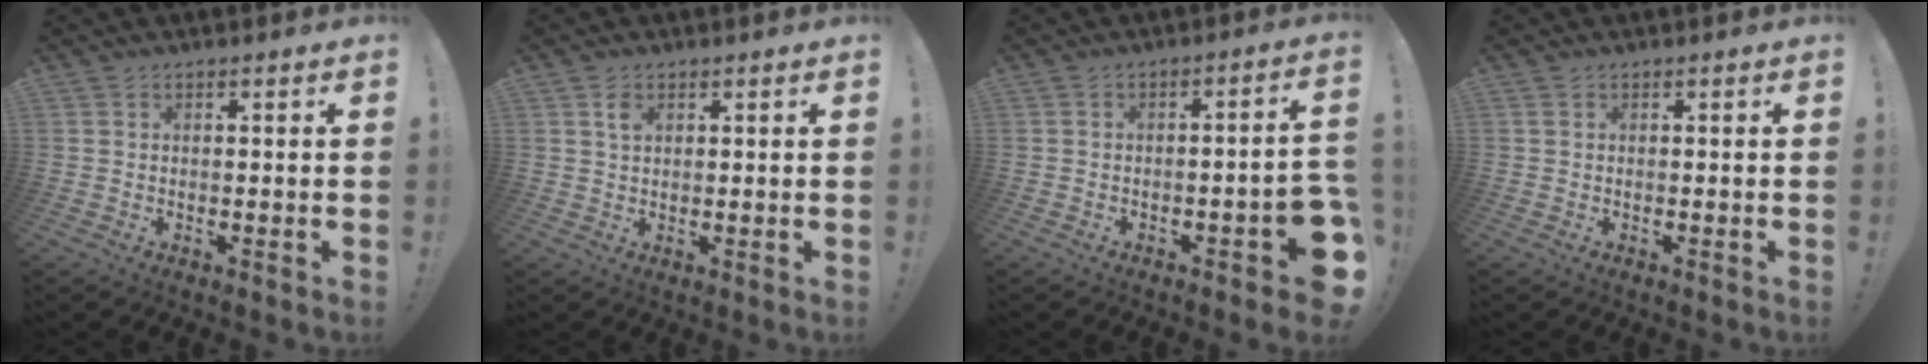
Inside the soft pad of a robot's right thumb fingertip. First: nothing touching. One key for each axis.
{"total": 2.7, "fx": 1.4, "fy": 1.6, "fz": 1.7, "tx": -0.029, "ty": 0.000, "tz": 0.023}
{"total": 8.1, "fx": -3.4, "fy": 2.0, "fz": 7.1, "tx": -0.087, "ty": 0.009, "tz": -0.051}
{"total": 0.0}